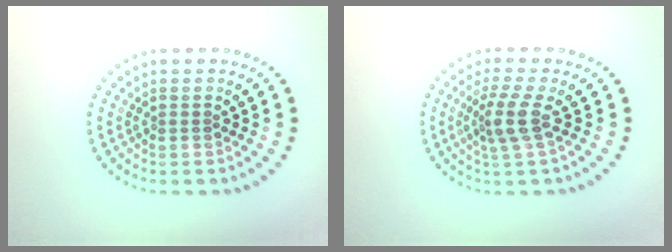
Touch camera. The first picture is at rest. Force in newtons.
{"total": 3.0, "press": 2.3, "slide": 1.9}